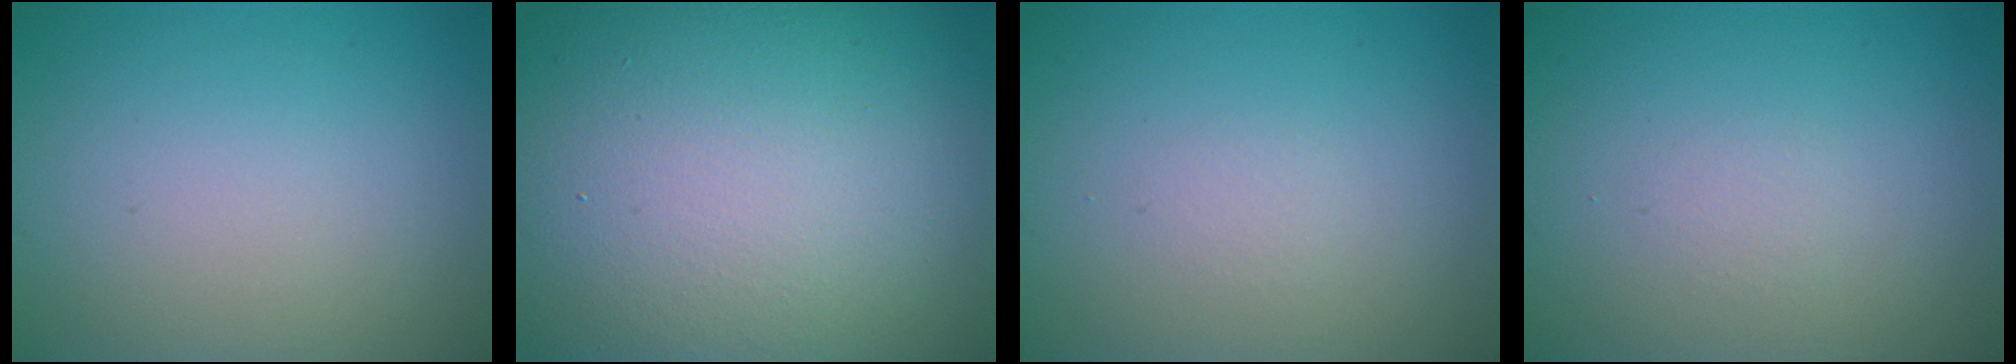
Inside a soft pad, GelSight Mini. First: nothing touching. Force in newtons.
{"total": 23.2, "press": 23.2, "slide": 1.1}
{"total": 0.6, "press": 0.6, "slide": 0.1}
{"total": 0.0}